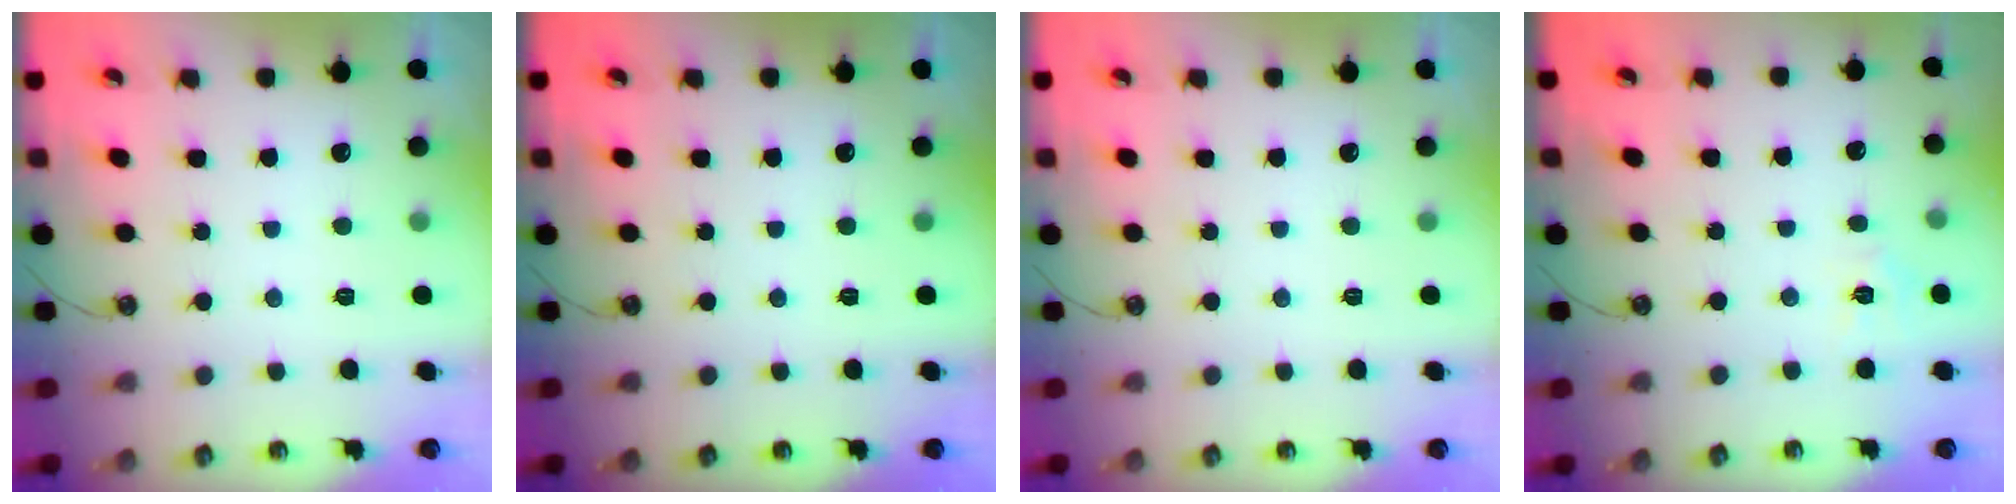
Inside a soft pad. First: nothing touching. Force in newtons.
{"total": 0.0}
{"total": 0.0}
{"total": 3.9, "press": 3.9, "slide": 0.5}